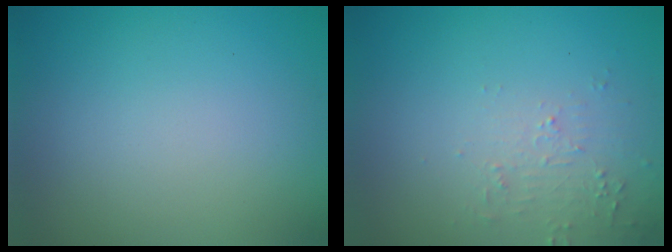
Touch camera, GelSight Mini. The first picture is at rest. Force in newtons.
{"total": 2.1, "press": 2.0, "slide": 0.5}